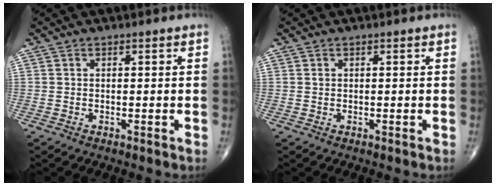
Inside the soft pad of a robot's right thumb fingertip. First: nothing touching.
{"total": 0.0}